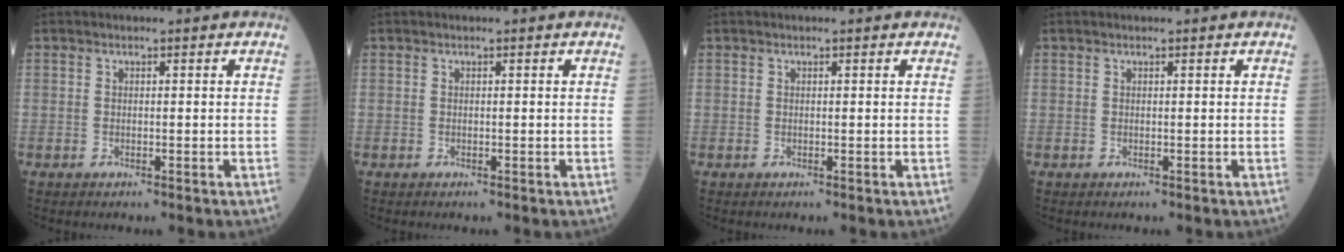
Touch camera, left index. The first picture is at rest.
{"total": 0.0}
{"total": 0.0}
{"total": 0.0}